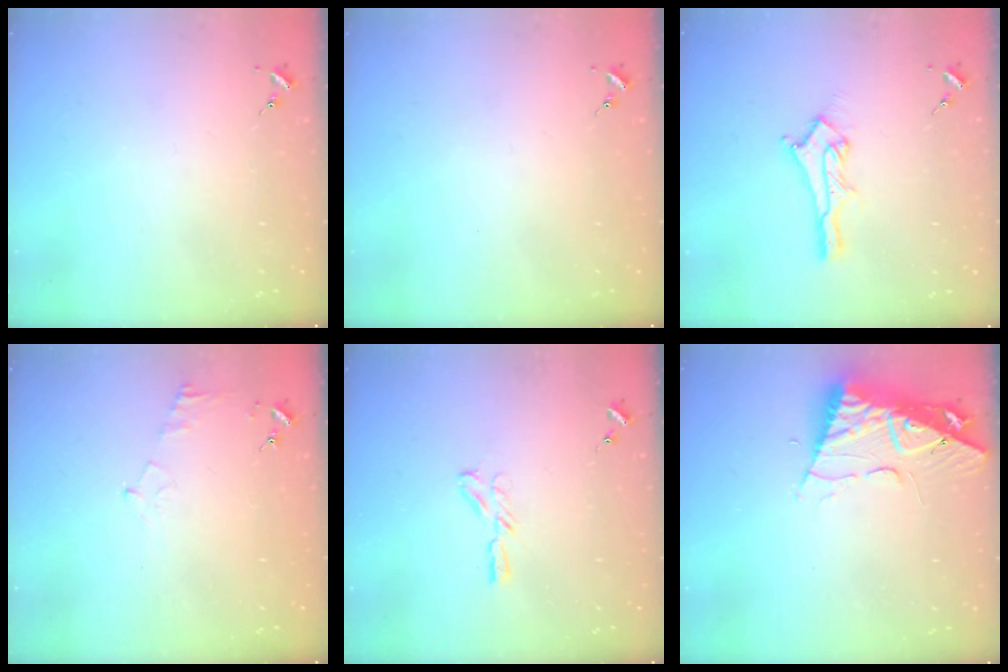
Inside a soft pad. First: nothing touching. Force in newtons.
{"total": 0.0}
{"total": 11.8, "press": 11.8, "slide": 0.6}
{"total": 4.5, "press": 4.4, "slide": 0.6}
{"total": 4.4, "press": 4.3, "slide": 0.4}
{"total": 11.3, "press": 11.3, "slide": 1.3}